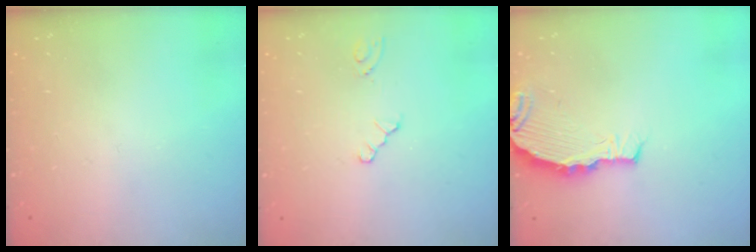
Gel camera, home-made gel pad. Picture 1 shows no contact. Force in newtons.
{"total": 1.3, "press": 1.2, "slide": 0.2}
{"total": 4.4, "press": 4.3, "slide": 0.4}